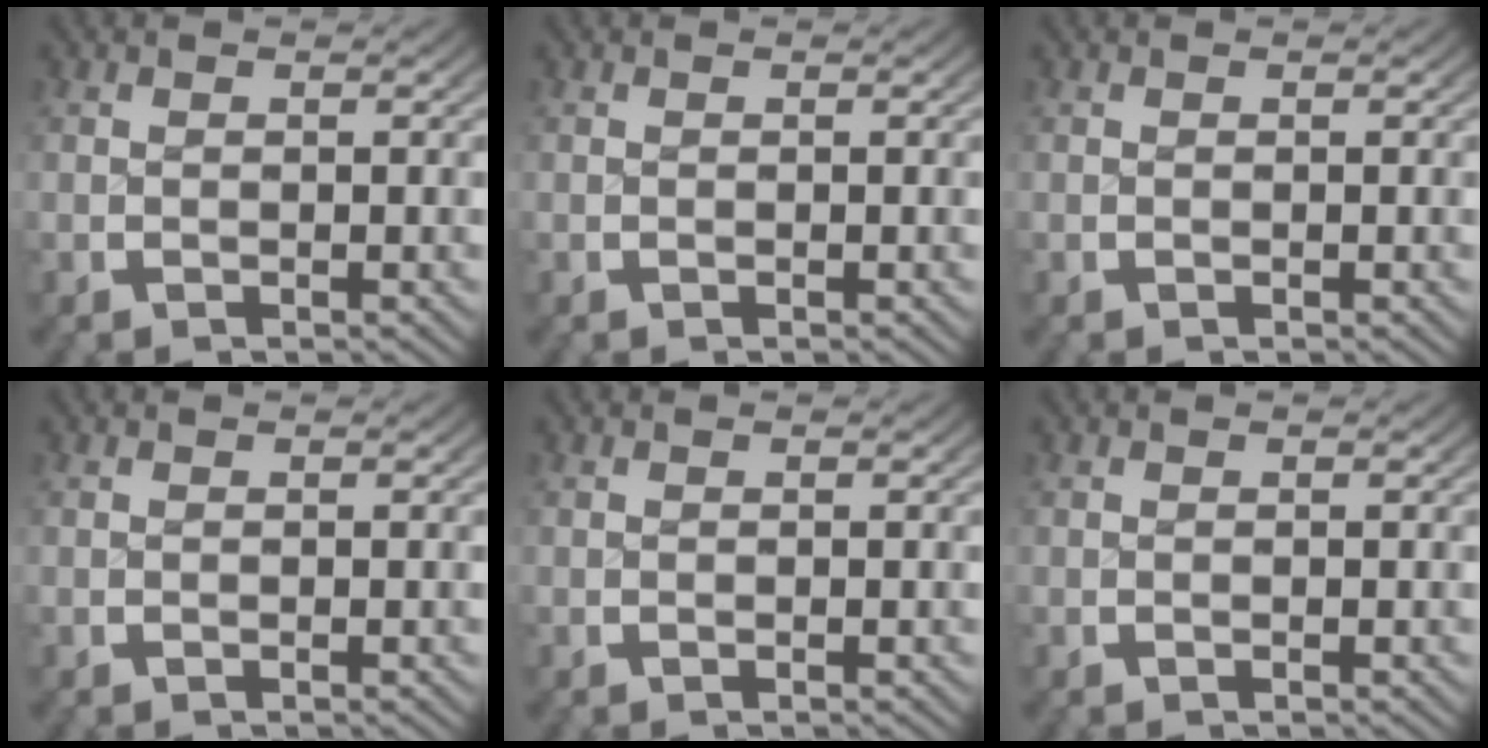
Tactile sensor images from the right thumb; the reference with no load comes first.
{"total": 0.0}
{"total": 0.0}
{"total": 0.0}
{"total": 0.0}
{"total": 0.0}